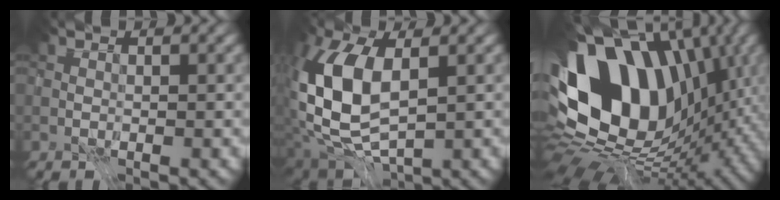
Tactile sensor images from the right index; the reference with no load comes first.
{"total": 9.5, "force": [0.4, 5.2, 7.9], "torque": [-0.179, -0.003, -0.001]}
{"total": 17.5, "force": [0.2, 12.2, 12.6], "torque": [-0.249, 0.009, 0.000]}